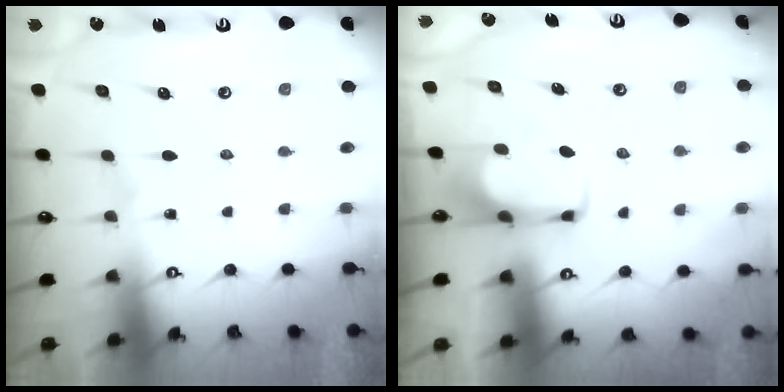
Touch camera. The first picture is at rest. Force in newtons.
{"total": 1.6, "press": 1.5, "slide": 0.4}